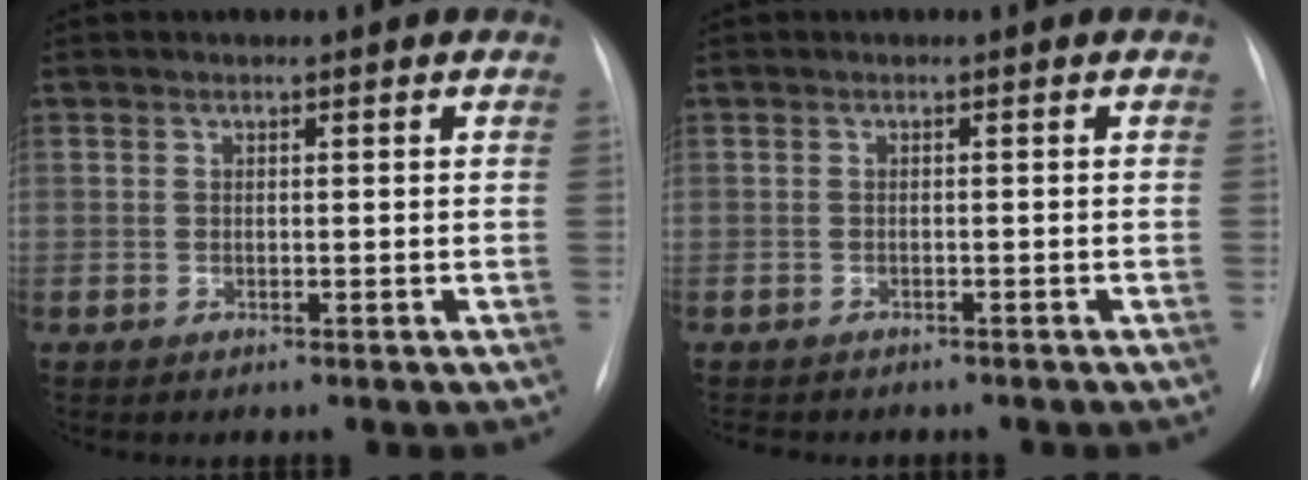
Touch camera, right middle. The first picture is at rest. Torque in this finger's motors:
{"motor_torque": [0.00, -0.02, 0.01, 0.01]}